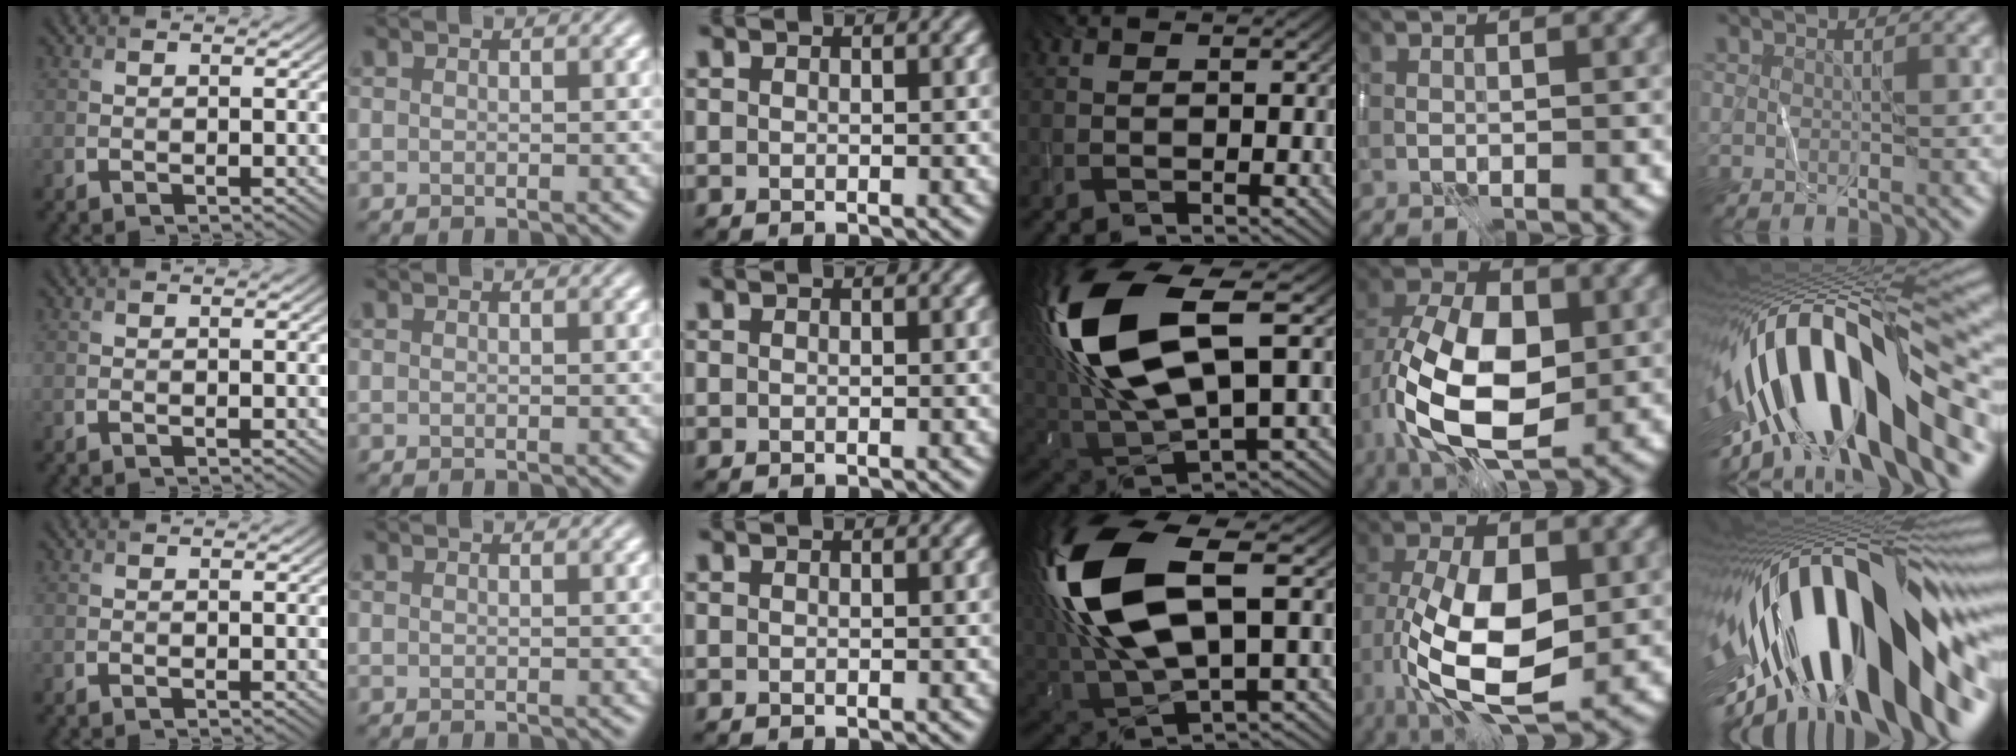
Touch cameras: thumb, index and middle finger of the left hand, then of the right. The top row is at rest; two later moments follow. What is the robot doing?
{"motion": "wipe", "object": "whiteboard"}